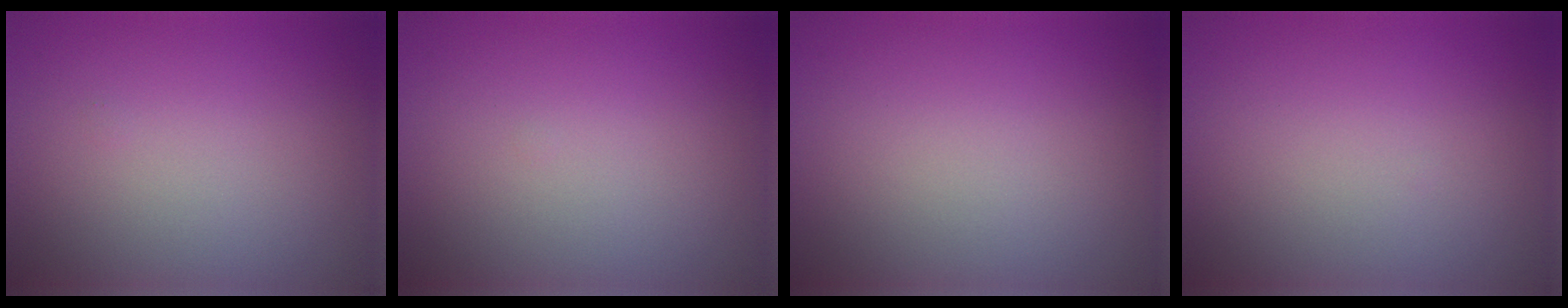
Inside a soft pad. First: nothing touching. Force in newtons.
{"total": 0.0}
{"total": 0.0}
{"total": 0.0}